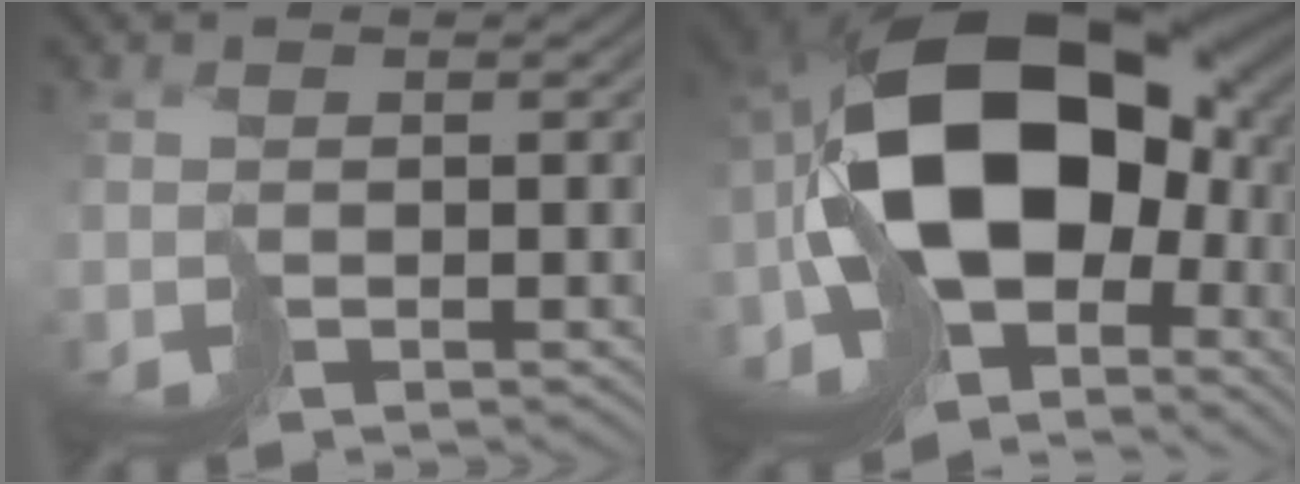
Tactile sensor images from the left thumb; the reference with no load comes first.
{"total": 21.2, "force": [-3.4, 13.6, 15.9], "torque": [-0.350, -0.014, -0.054]}